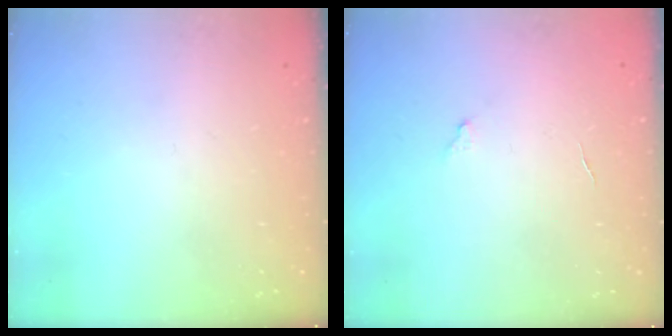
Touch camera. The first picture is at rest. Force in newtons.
{"total": 3.0, "press": 3.0, "slide": 0.3}